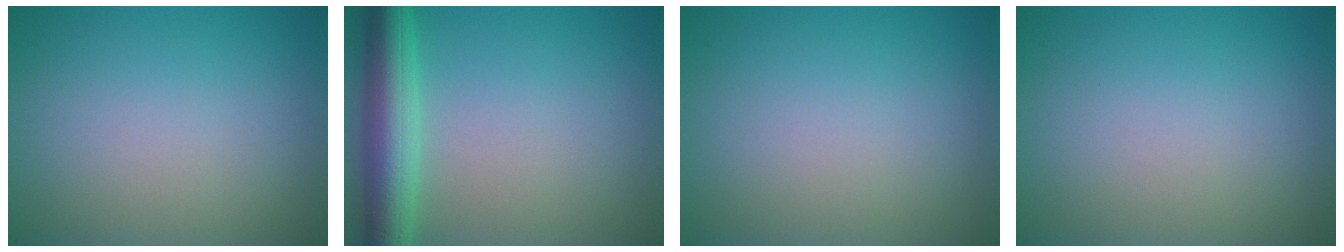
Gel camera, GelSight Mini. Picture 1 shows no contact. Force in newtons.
{"total": 5.9, "press": 5.9, "slide": 0.2}
{"total": 0.0}
{"total": 0.0}